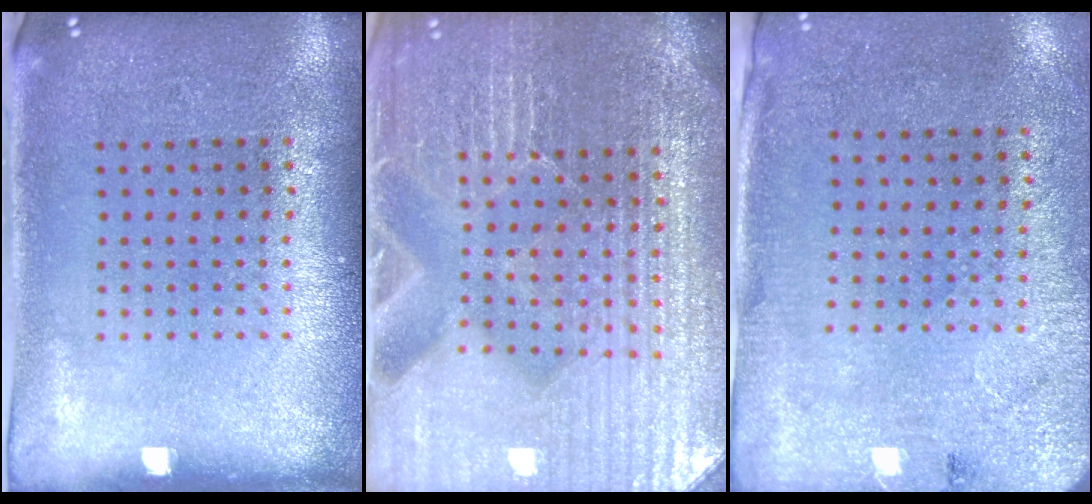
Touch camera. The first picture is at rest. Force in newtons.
{"total": 5.3, "press": 4.9, "slide": 2.1}
{"total": 2.6, "press": 2.2, "slide": 1.4}